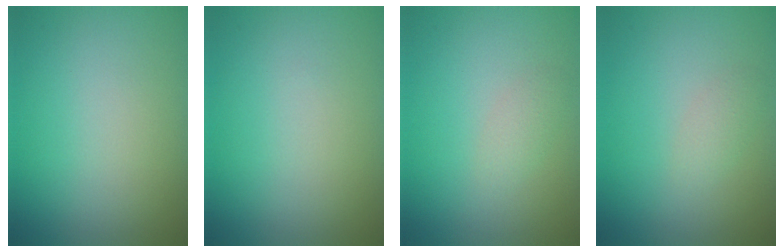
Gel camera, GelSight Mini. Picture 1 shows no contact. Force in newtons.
{"total": 0.0}
{"total": 1.2, "press": 1.2, "slide": 0.1}
{"total": 1.2, "press": 1.2, "slide": 0.1}